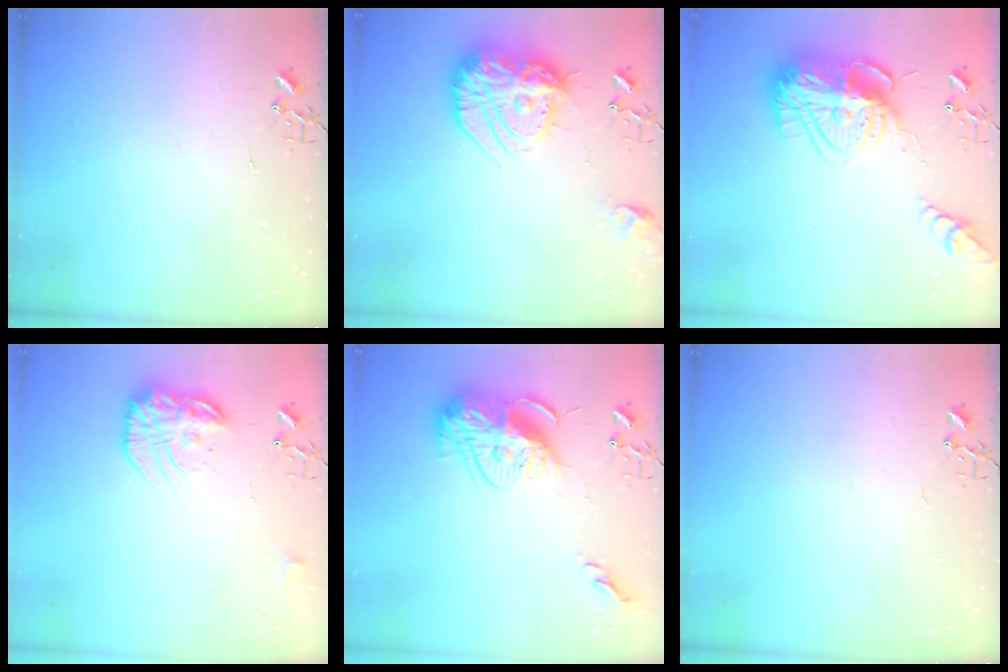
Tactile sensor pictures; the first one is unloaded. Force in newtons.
{"total": 20.7, "press": 20.6, "slide": 1.5}
{"total": 18.9, "press": 18.9, "slide": 1.6}
{"total": 17.3, "press": 17.2, "slide": 1.2}
{"total": 15.6, "press": 15.6, "slide": 1.2}
{"total": 0.0}